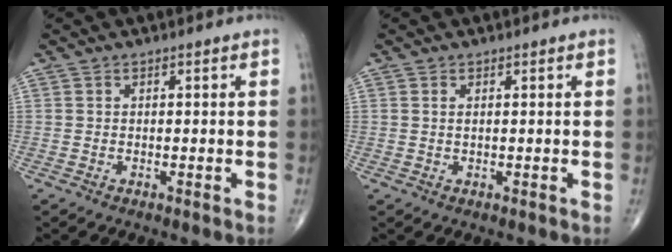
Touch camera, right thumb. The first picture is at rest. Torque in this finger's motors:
{"motor_torque": [-0.51, 0.16, -0.29, 0.02, 0.00]}